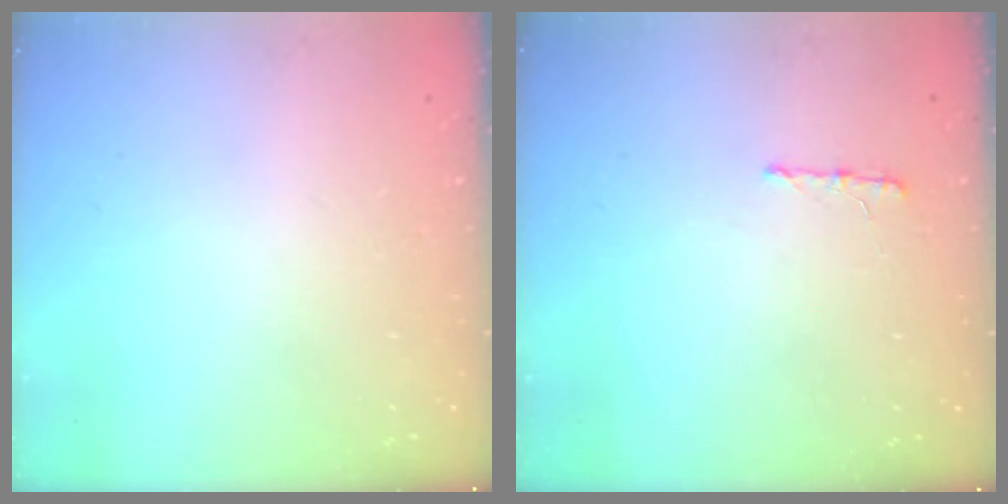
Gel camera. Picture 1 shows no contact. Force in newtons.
{"total": 5.1, "press": 5.1, "slide": 0.4}